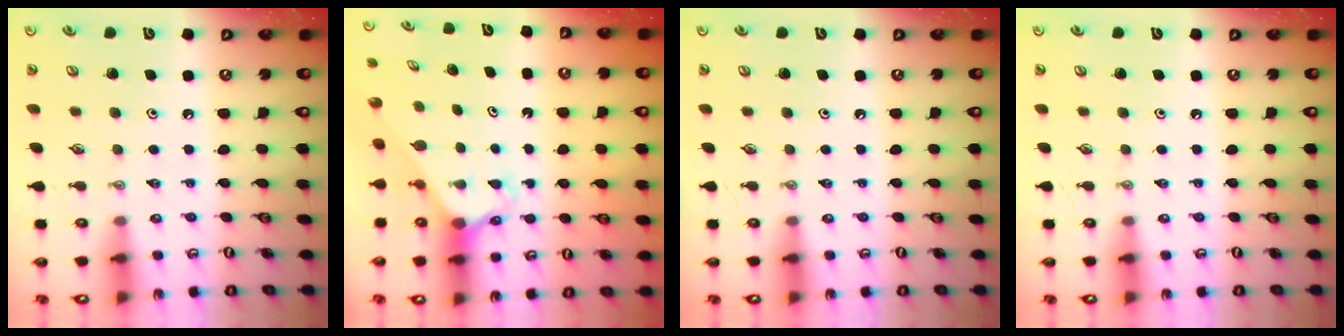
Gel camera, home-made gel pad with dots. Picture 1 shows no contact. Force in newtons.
{"total": 2.3, "press": 2.3, "slide": 0.2}
{"total": 0.0}
{"total": 0.0}